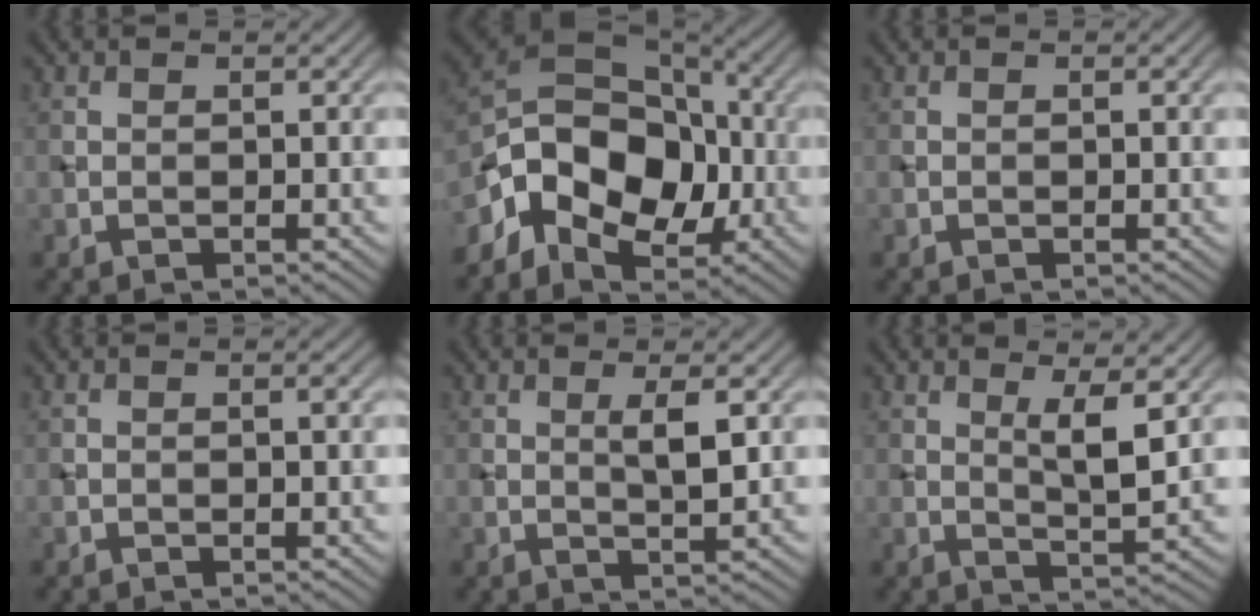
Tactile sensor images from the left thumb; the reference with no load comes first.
{"total": 13.4, "force": [-3.6, 9.0, 9.3], "torque": [-0.167, -0.001, -0.072]}
{"total": 0.7, "force": [-0.1, 0.2, 0.7], "torque": [-0.012, -0.002, -0.001]}
{"total": 0.7, "force": [0.0, 0.1, 0.7], "torque": [-0.013, -0.001, -0.001]}
{"total": 3.0, "force": [0.8, 0.7, 2.8], "torque": [-0.054, -0.005, 0.016]}
{"total": 4.7, "force": [1.8, 1.0, 4.2], "torque": [-0.082, -0.008, 0.037]}